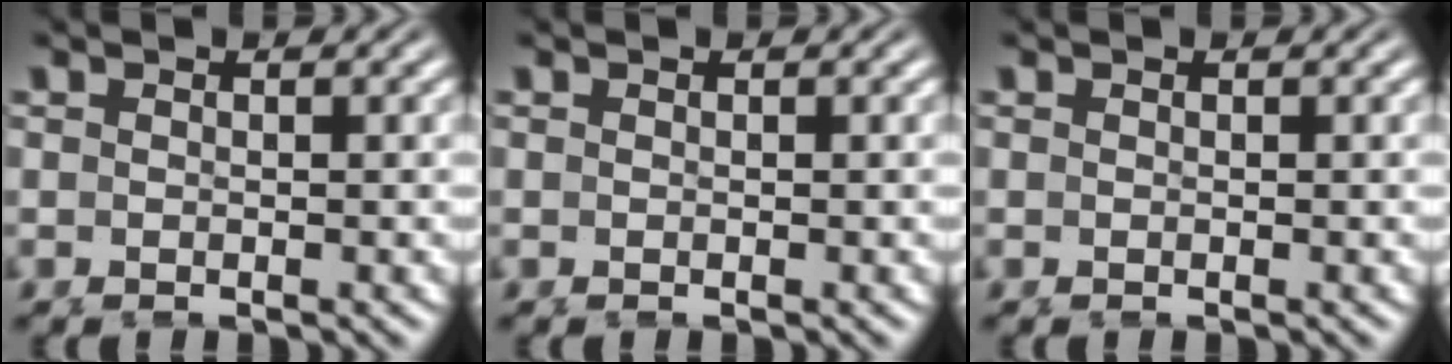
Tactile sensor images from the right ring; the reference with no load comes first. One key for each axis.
{"total": 0.0}
{"total": 0.0}